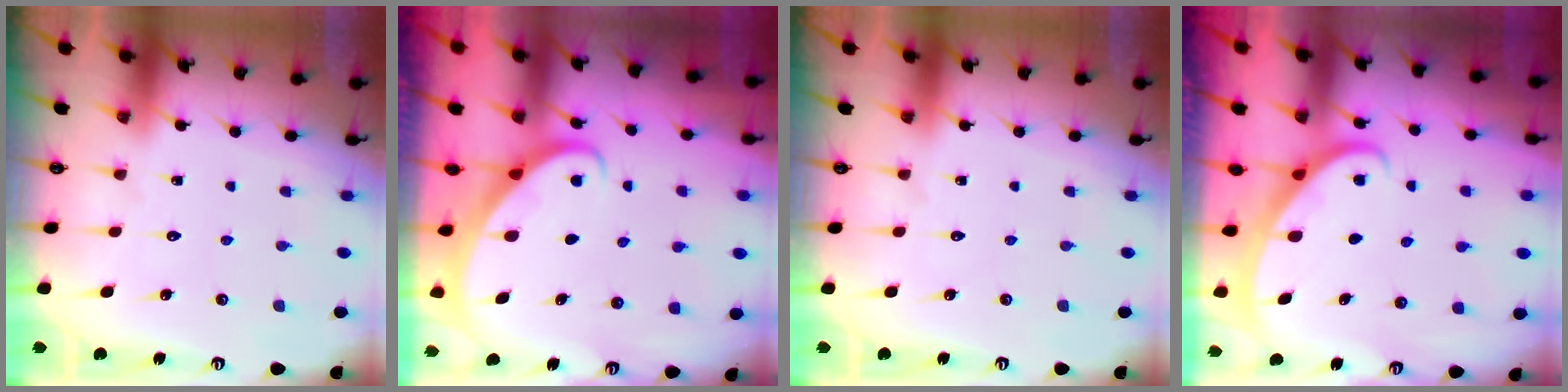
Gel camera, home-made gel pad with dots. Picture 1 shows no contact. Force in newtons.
{"total": 2.7, "press": 2.7, "slide": 0.2}
{"total": 0.0}
{"total": 3.0, "press": 3.0, "slide": 0.1}